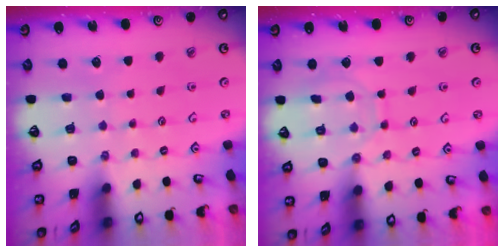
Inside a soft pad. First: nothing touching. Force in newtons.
{"total": 9.2, "press": 9.2, "slide": 0.9}